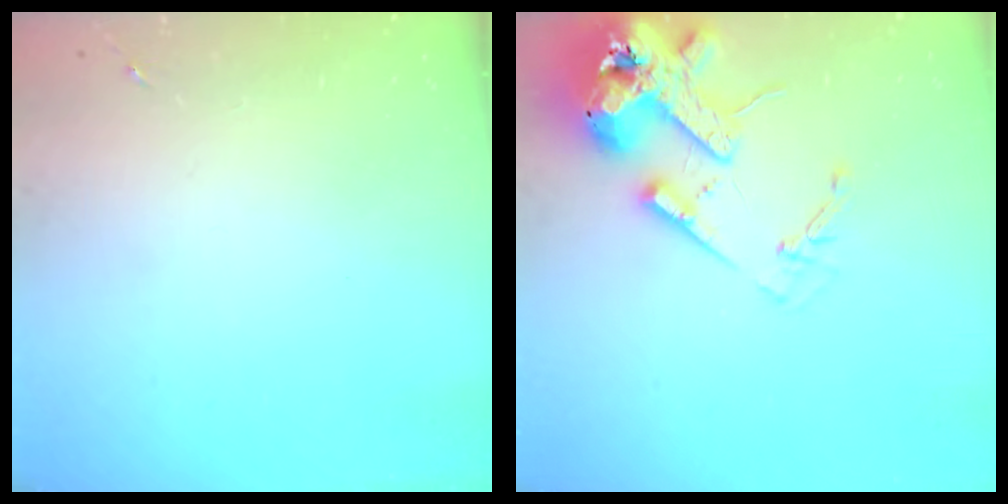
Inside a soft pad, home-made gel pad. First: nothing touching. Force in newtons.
{"total": 17.7, "press": 17.5, "slide": 2.4}